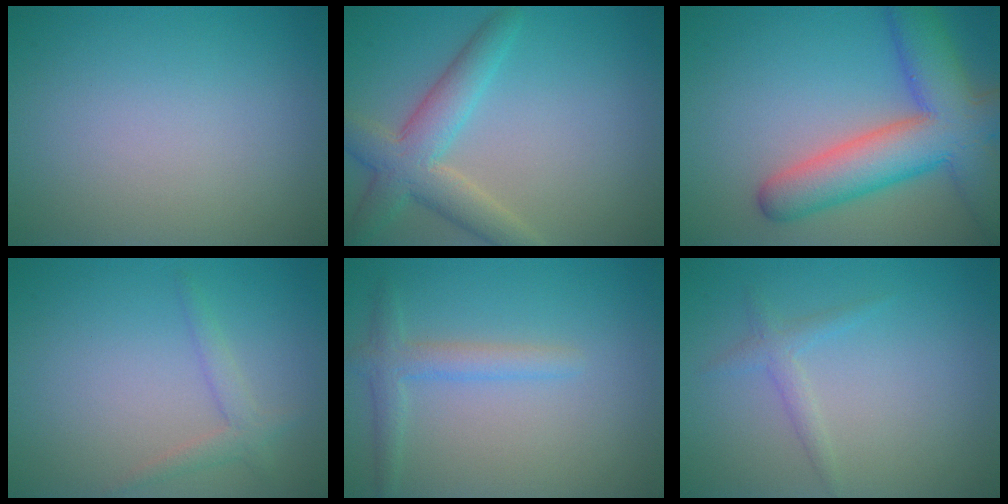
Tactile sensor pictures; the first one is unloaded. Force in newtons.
{"total": 5.0, "press": 5.0, "slide": 0.2}
{"total": 9.6, "press": 9.6, "slide": 0.6}
{"total": 1.8, "press": 1.8, "slide": 0.2}
{"total": 2.3, "press": 2.3, "slide": 0.1}
{"total": 1.4, "press": 1.4, "slide": 0.0}